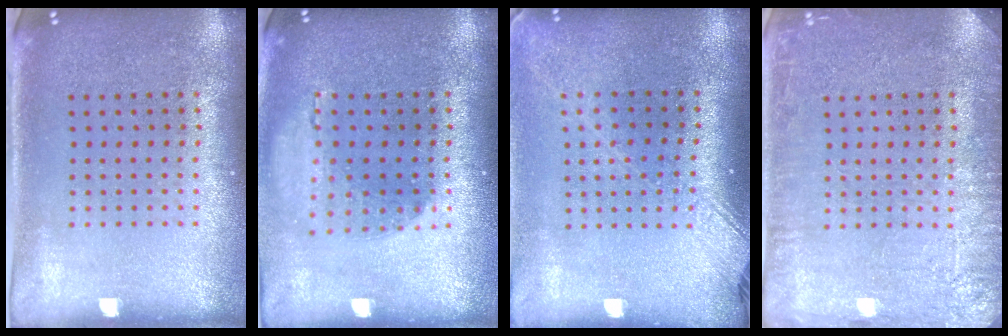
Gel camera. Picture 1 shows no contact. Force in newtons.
{"total": 1.1, "press": 1.1, "slide": 0.2}
{"total": 1.8, "press": 1.5, "slide": 1.1}
{"total": 3.8, "press": 3.8, "slide": 0.6}